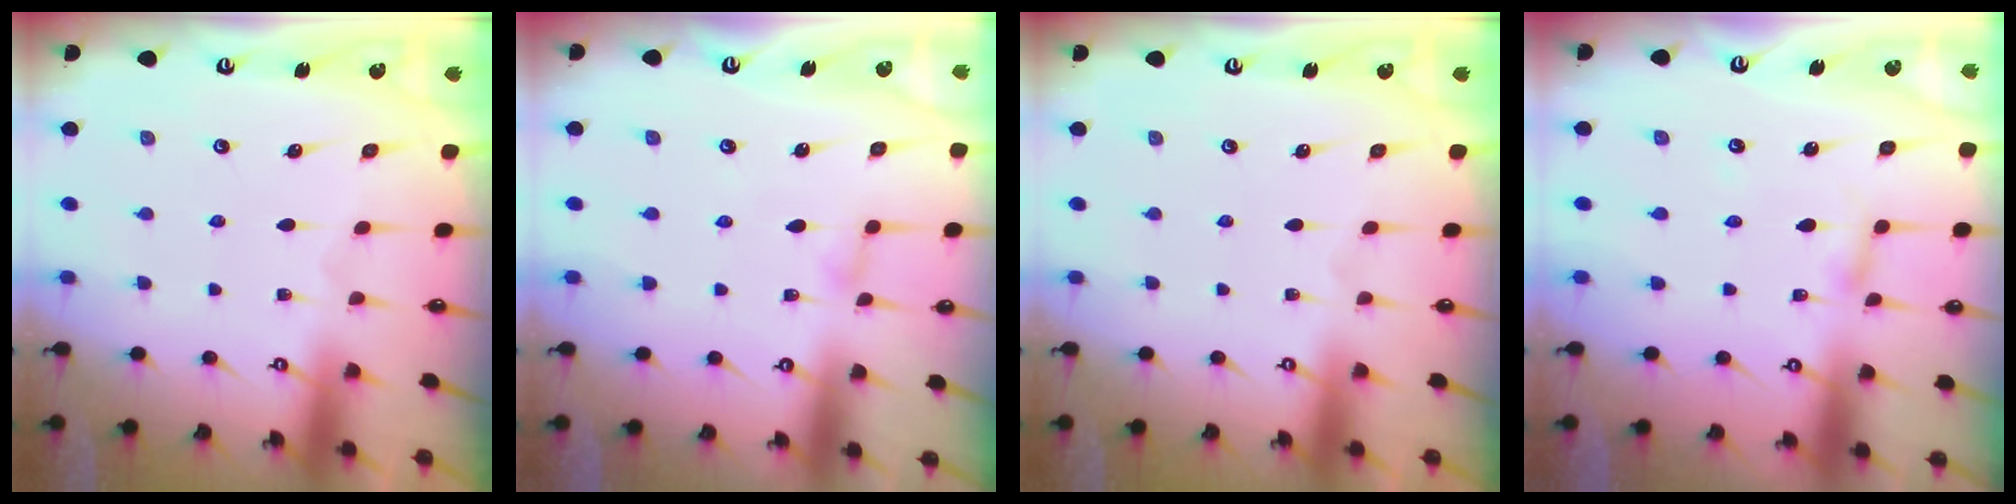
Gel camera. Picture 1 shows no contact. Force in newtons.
{"total": 4.1, "press": 4.1, "slide": 0.6}
{"total": 0.0}
{"total": 3.1, "press": 3.1, "slide": 0.3}